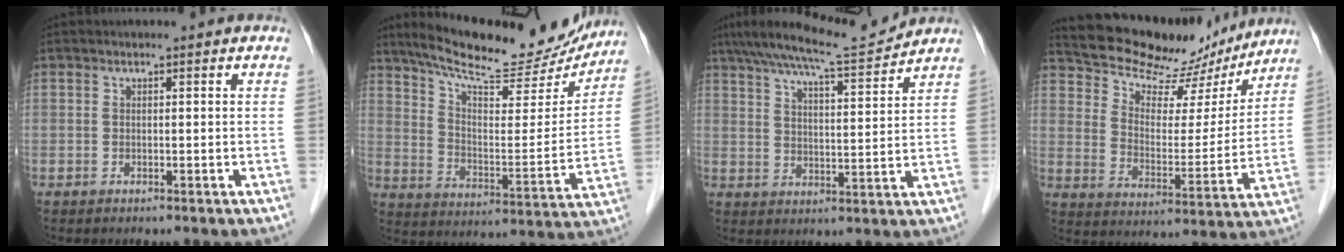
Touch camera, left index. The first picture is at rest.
{"total": 22.0, "force": [19.7, 4.4, 8.9], "torque": [-0.139, -0.017, 0.278]}
{"total": 10.4, "force": [9.7, -0.5, 3.6], "torque": [-0.064, 0.002, 0.154]}
{"total": 18.6, "force": [16.7, 6.0, 5.6], "torque": [-0.081, -0.004, 0.233]}